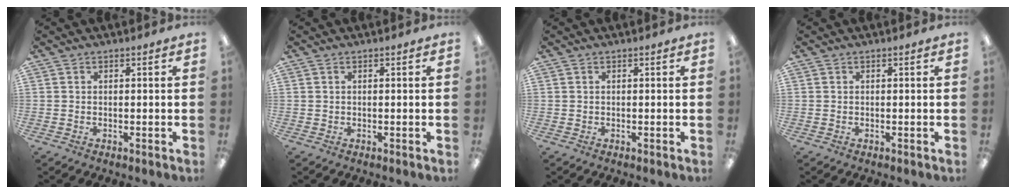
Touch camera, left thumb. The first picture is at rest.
{"total": 0.0}
{"total": 0.0}
{"total": 0.0}